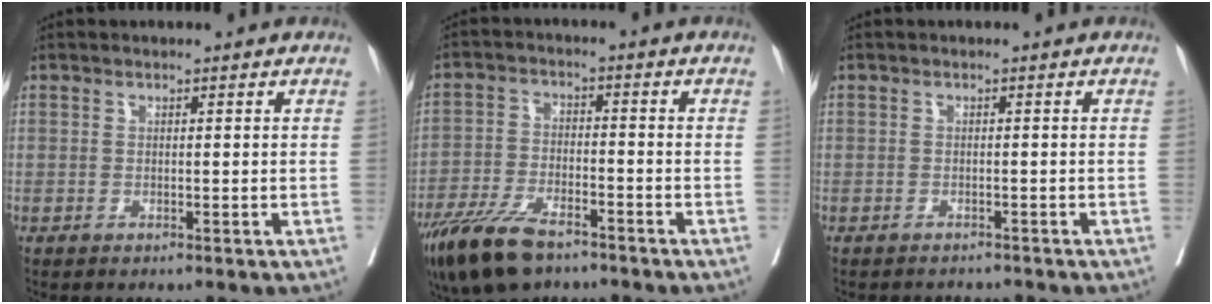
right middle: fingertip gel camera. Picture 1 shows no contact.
{"total": 10.5, "force": [-7.6, 3.6, 6.3], "torque": [-0.121, -0.017, -0.141]}
{"total": 3.1, "force": [-3.0, 0.5, 0.2], "torque": [0.002, -0.006, -0.042]}